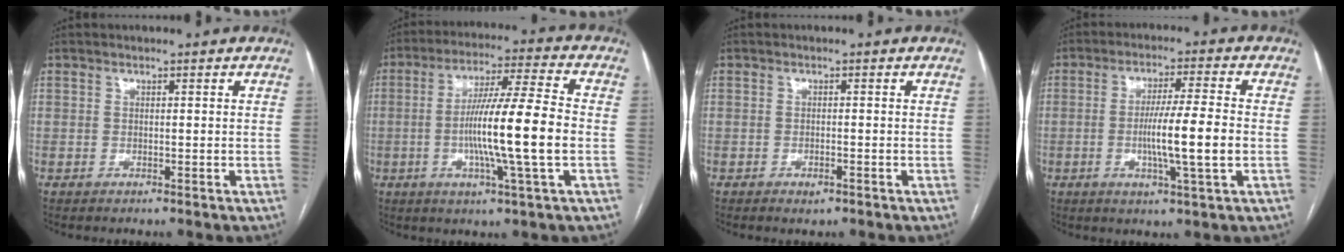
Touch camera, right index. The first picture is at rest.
{"total": 14.0, "force": [-2.0, -0.6, 13.9], "torque": [-0.247, -0.001, -0.042]}
{"total": 1.4, "force": [-0.9, 0.6, 0.9], "torque": [-0.015, -0.001, -0.009]}
{"total": 9.1, "force": [-1.4, -0.3, 9.0], "torque": [-0.160, -0.004, -0.025]}